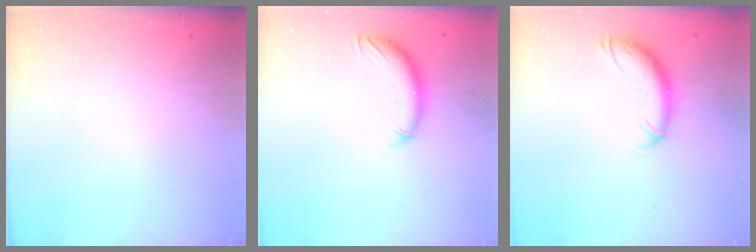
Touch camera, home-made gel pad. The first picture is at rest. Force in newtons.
{"total": 10.2, "press": 10.0, "slide": 2.1}
{"total": 10.3, "press": 10.3, "slide": 1.2}